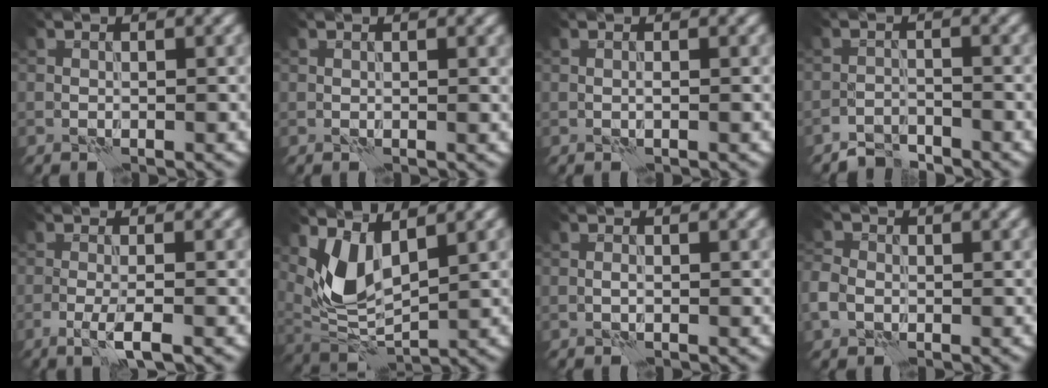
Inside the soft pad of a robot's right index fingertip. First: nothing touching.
{"total": 0.6, "force": [0.6, 0.0, 0.3], "torque": [-0.001, 0.003, 0.010]}
{"total": 0.0}
{"total": 2.2, "force": [-2.1, 0.6, 0.1], "torque": [0.003, 0.007, -0.044]}
{"total": 2.5, "force": [-0.9, 0.3, 2.3], "torque": [-0.039, 0.003, -0.023]}
{"total": 4.8, "force": [2.2, 2.3, 3.6], "torque": [-0.083, -0.008, 0.049]}
{"total": 0.5, "force": [-0.2, 0.1, 0.5], "torque": [-0.013, 0.005, -0.005]}
{"total": 3.4, "force": [-0.8, 2.8, 1.9], "torque": [-0.045, -0.005, -0.019]}